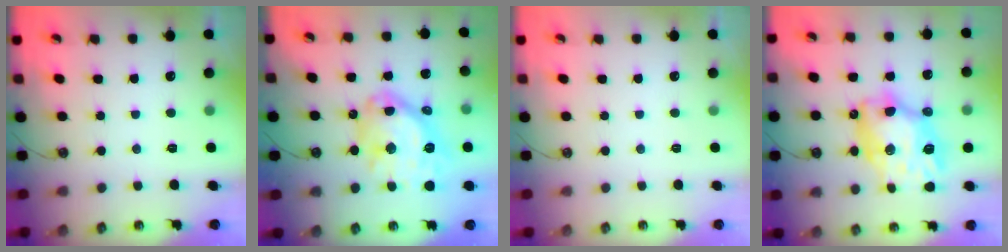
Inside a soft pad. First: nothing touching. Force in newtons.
{"total": 19.4, "press": 19.3, "slide": 1.9}
{"total": 0.0}
{"total": 14.9, "press": 14.9, "slide": 1.5}